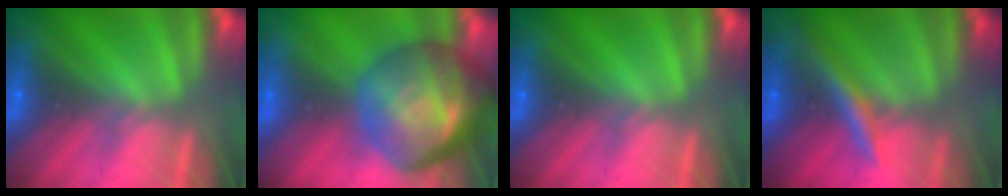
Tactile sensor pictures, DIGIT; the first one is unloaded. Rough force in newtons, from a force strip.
{"total": 7.3}
{"total": 0.0}
{"total": 2.4}